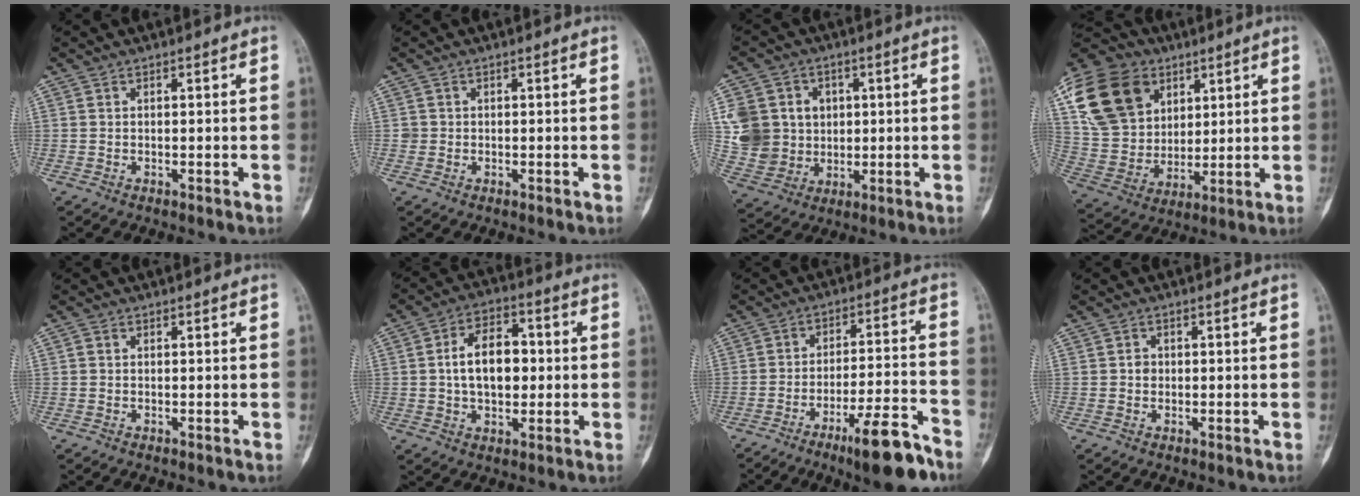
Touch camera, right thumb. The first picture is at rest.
{"total": 0.8, "force": [0.0, 0.8, 0.0], "torque": [0.005, 0.004, 0.000]}
{"total": 13.7, "force": [2.3, 12.3, 5.5], "torque": [-0.082, 0.011, 0.060]}
{"total": 20.8, "force": [8.5, 16.0, 10.4], "torque": [-0.183, -0.003, 0.165]}
{"total": 0.5, "force": [0.1, 0.5, 0.2], "torque": [-0.001, 0.001, 0.001]}
{"total": 11.3, "force": [0.5, 7.1, 8.9], "torque": [-0.127, 0.016, 0.007]}
{"total": 12.8, "force": [-8.6, 2.3, 9.2], "torque": [-0.141, 0.058, -0.135]}
{"total": 1.5, "force": [0.1, 1.3, 0.7], "torque": [-0.006, 0.004, 0.000]}